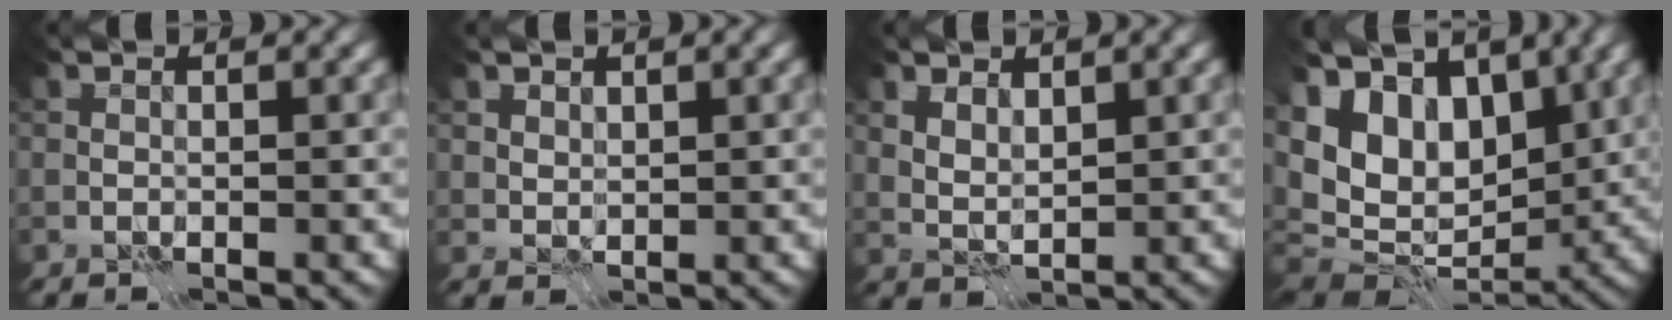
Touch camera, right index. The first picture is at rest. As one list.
[{"total": 1.6, "force": [1.2, 0.9, 0.4], "torque": [-0.010, -0.005, 0.030]}, {"total": 2.1, "force": [1.3, 0.9, 1.3], "torque": [-0.026, -0.003, 0.029]}, {"total": 11.4, "force": [4.0, 7.2, 7.9], "torque": [-0.153, 0.016, 0.062]}]